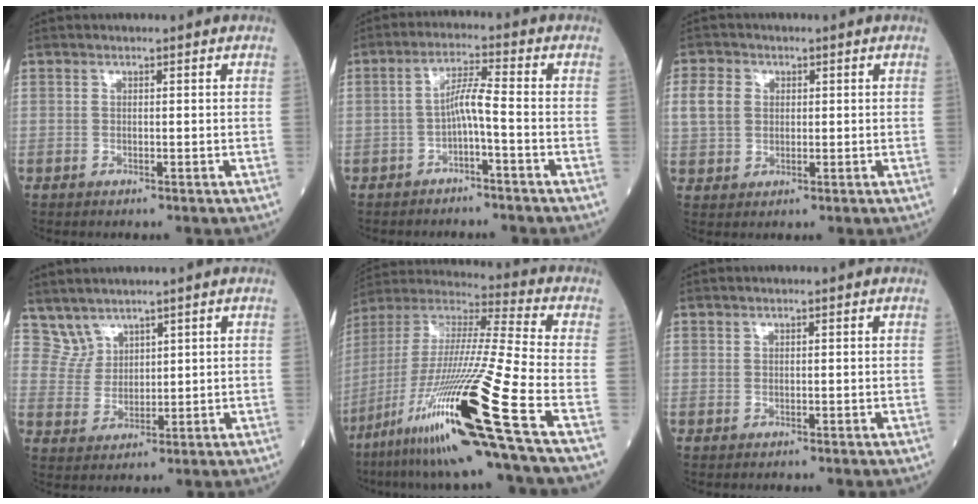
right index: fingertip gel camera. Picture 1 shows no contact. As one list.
[{"total": 4.2, "force": [-1.6, 0.0, 3.9], "torque": [-0.075, 0.015, -0.028]}, {"total": 4.7, "force": [1.1, 3.8, 2.5], "torque": [-0.061, 0.012, 0.022]}, {"total": 3.8, "force": [3.3, 1.8, -0.5], "torque": [0.010, 0.007, 0.075]}, {"total": 25.8, "force": [-12.5, -0.9, 22.6], "torque": [-0.435, -0.050, -0.232]}, {"total": 0.0}]